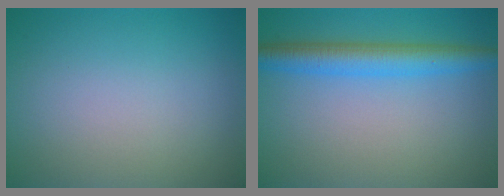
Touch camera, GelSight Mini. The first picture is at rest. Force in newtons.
{"total": 4.6, "press": 4.6, "slide": 0.1}